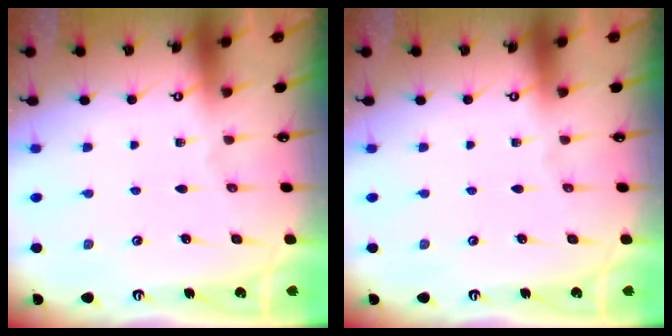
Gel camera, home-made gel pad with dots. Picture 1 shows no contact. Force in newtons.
{"total": 0.0}